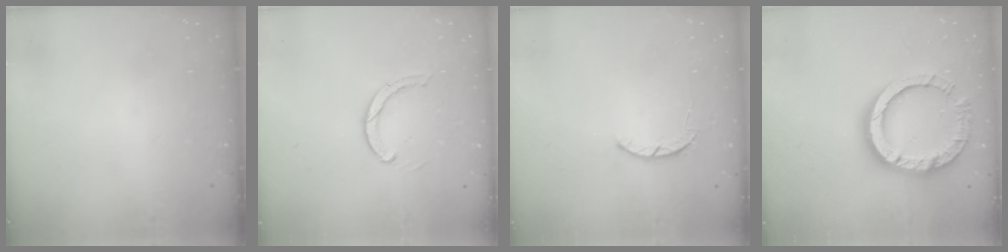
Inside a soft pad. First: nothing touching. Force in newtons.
{"total": 2.9, "press": 2.9, "slide": 0.4}
{"total": 2.5, "press": 2.5, "slide": 0.5}
{"total": 16.2, "press": 16.2, "slide": 1.4}